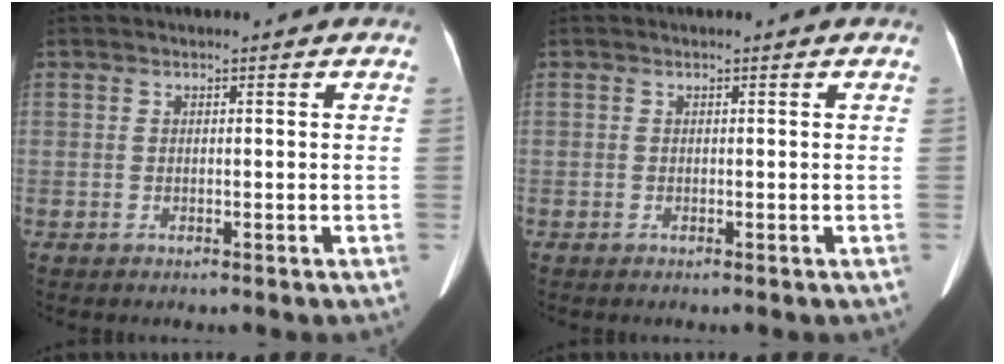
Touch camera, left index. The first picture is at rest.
{"total": 0.0}